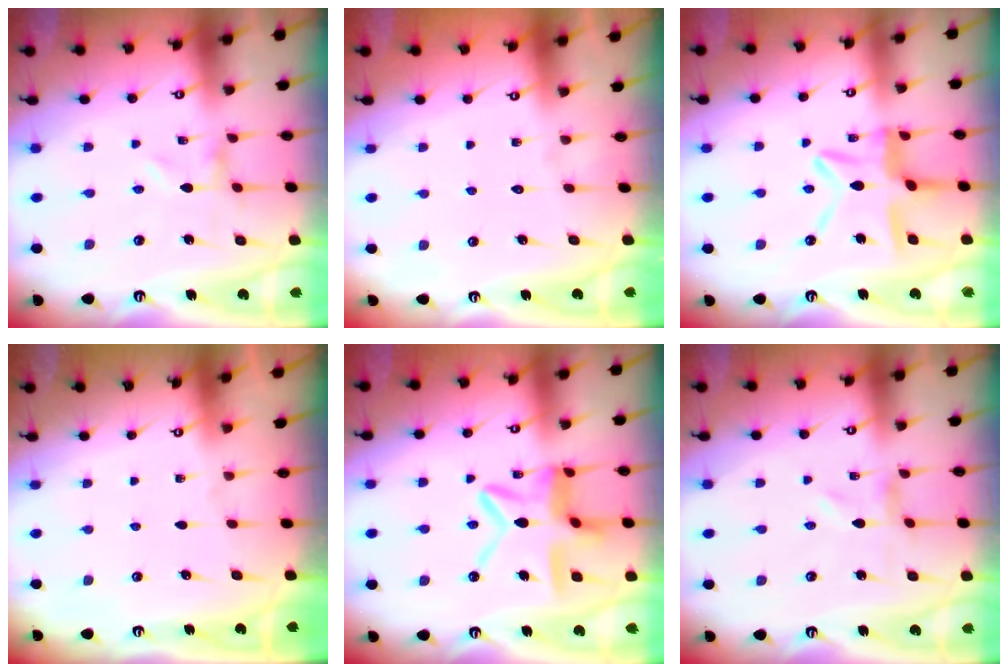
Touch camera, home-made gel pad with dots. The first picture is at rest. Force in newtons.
{"total": 1.5, "press": 1.5, "slide": 0.1}
{"total": 11.0, "press": 10.9, "slide": 1.0}
{"total": 0.0}
{"total": 14.1, "press": 14.0, "slide": 1.3}
{"total": 0.0}